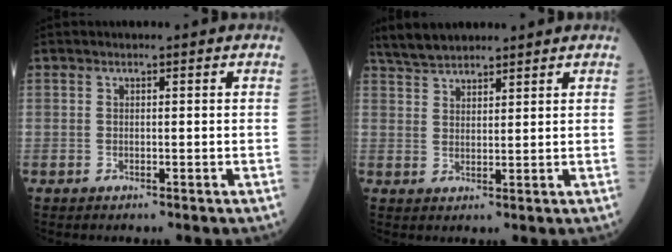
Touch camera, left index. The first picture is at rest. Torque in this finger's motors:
{"motor_torque": [0.11, -0.03, 0.09, 0.03]}